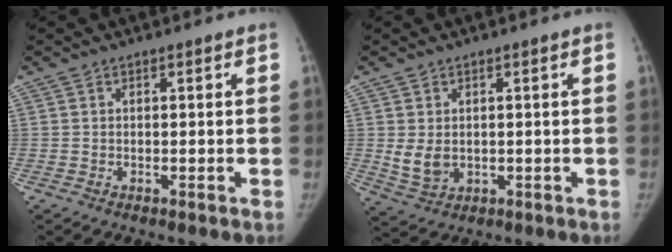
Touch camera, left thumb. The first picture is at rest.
{"total": 4.7, "force": [0.2, 3.6, 3.1], "torque": [-0.044, -0.010, 0.018]}